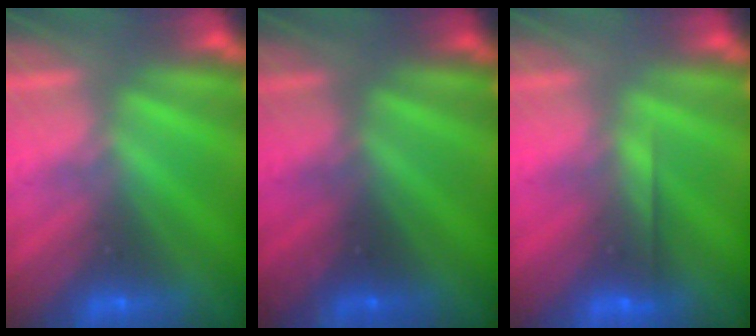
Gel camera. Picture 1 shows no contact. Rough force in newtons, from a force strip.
{"total": 2.4}
{"total": 2.6}